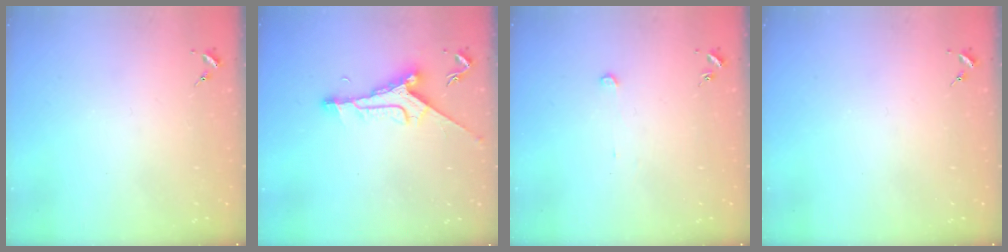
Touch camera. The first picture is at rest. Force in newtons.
{"total": 9.9, "press": 9.9, "slide": 0.6}
{"total": 2.5, "press": 2.5, "slide": 0.1}
{"total": 0.0}